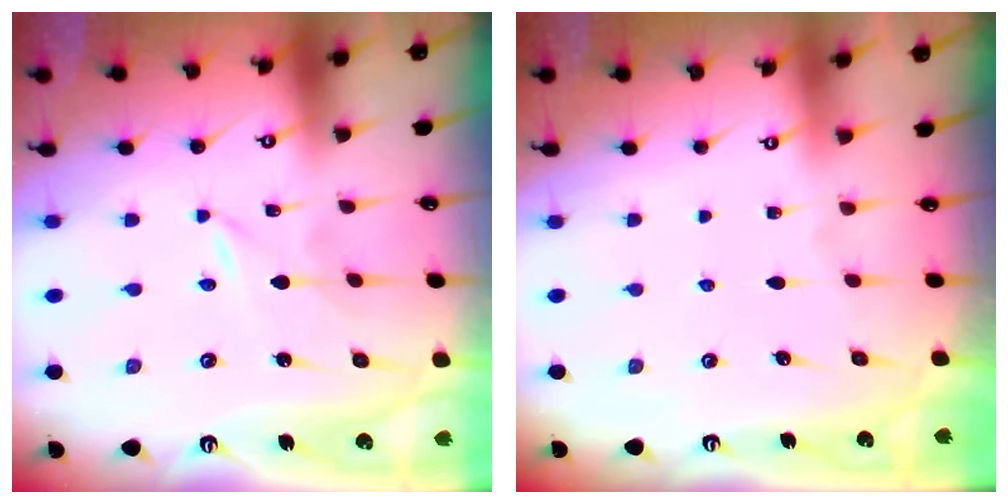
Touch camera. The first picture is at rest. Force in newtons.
{"total": 0.0}